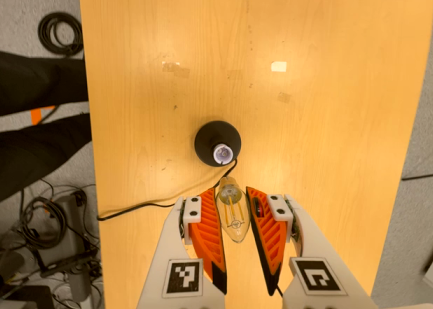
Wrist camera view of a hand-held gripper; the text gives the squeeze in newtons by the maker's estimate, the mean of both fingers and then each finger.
{"total": 13.9, "left": 15.2, "right": 12.6}